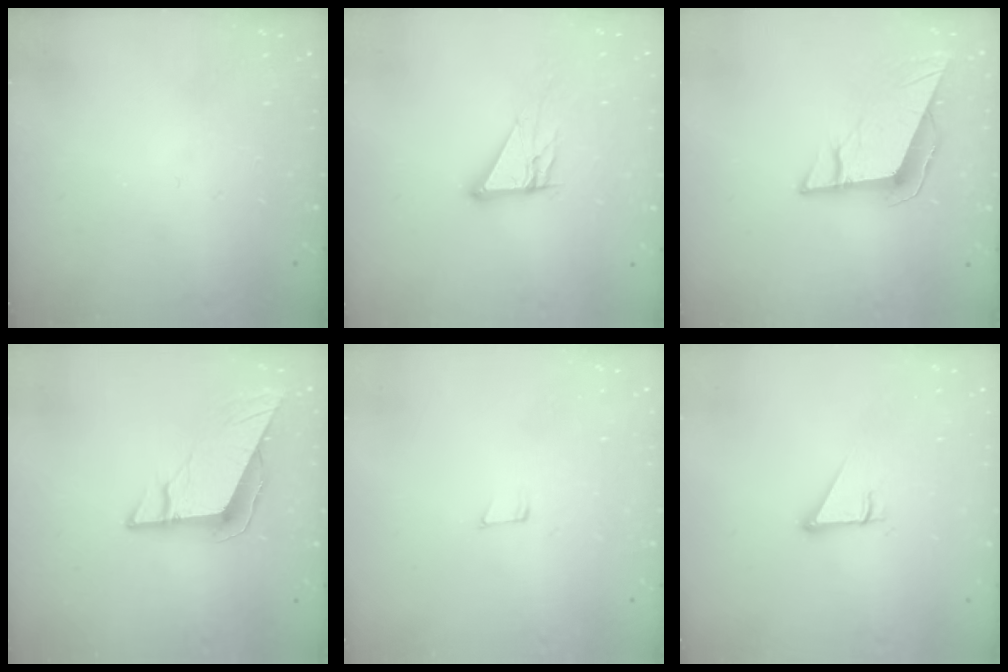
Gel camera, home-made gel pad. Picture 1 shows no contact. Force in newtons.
{"total": 10.3, "press": 10.2, "slide": 1.0}
{"total": 9.5, "press": 9.4, "slide": 1.7}
{"total": 9.1, "press": 9.1, "slide": 0.3}
{"total": 4.1, "press": 4.0, "slide": 1.1}
{"total": 3.7, "press": 3.7, "slide": 0.2}